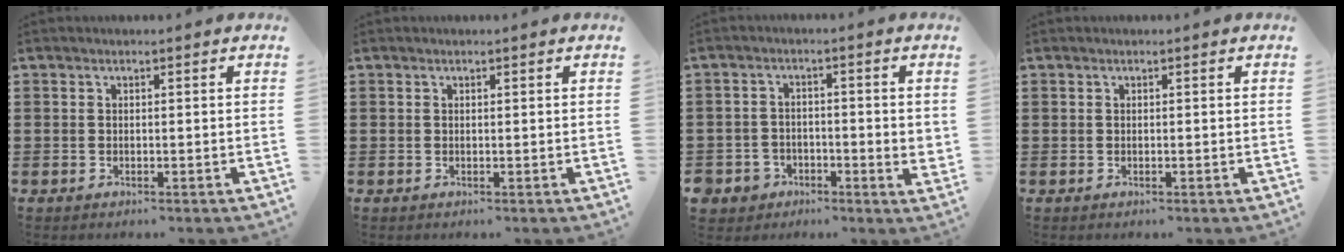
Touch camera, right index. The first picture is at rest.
{"total": 0.0}
{"total": 3.1, "force": [-1.8, 2.3, 1.1], "torque": [-0.027, 0.005, -0.039]}
{"total": 0.0}